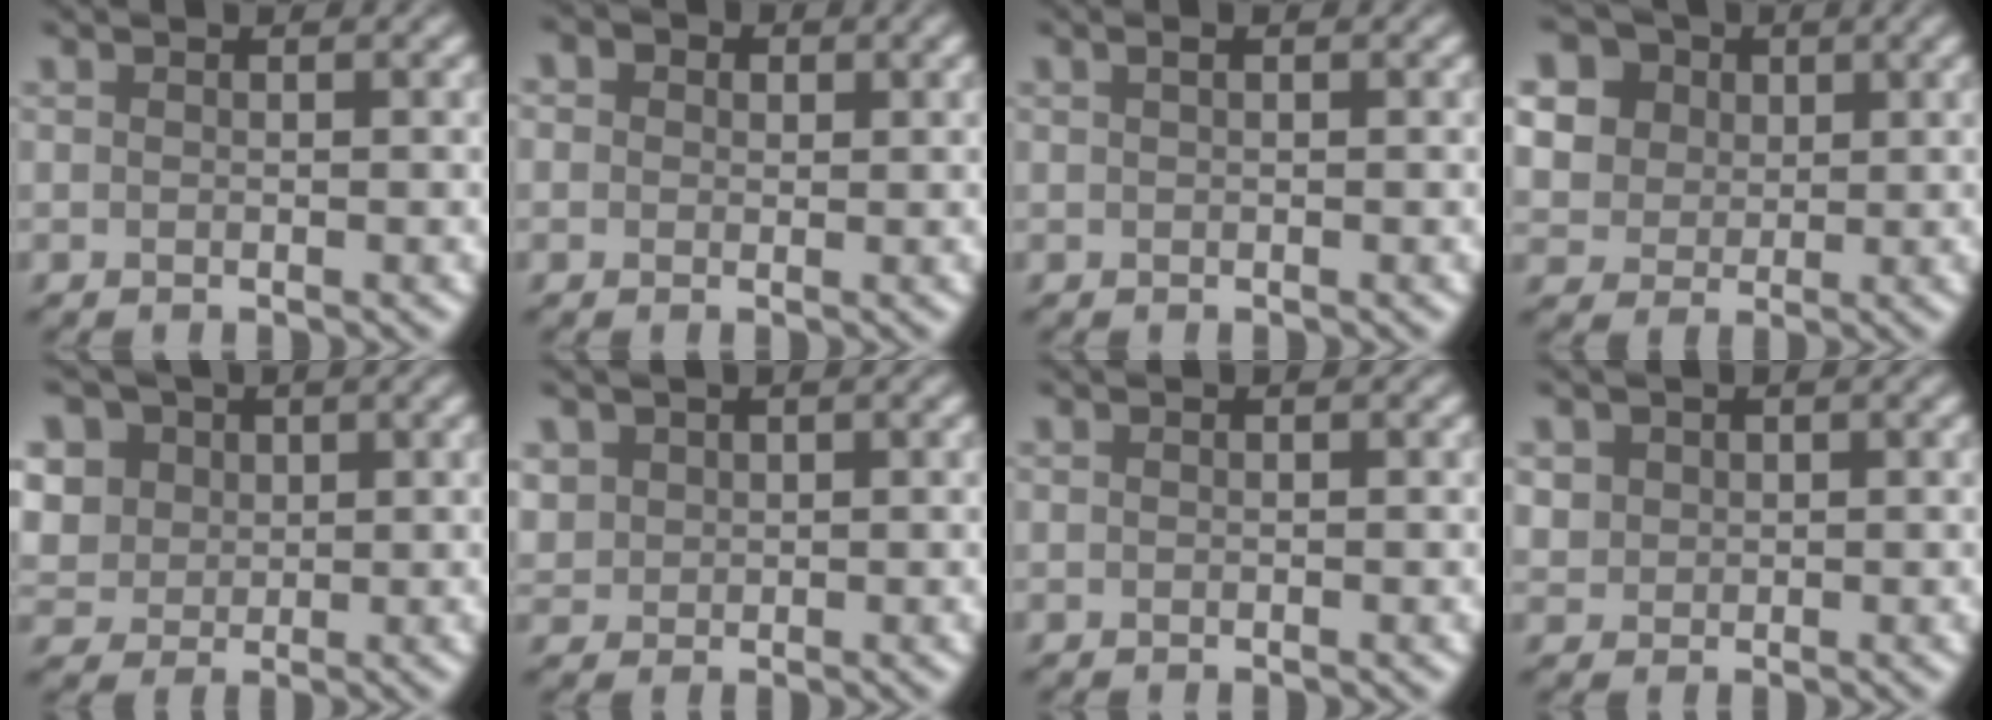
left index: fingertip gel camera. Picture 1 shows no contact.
{"total": 5.2, "force": [2.6, 3.7, 2.6], "torque": [-0.052, 0.022, 0.014]}
{"total": 0.5, "force": [0.2, 0.1, 0.5], "torque": [-0.013, 0.002, 0.004]}
{"total": 10.5, "force": [4.8, 8.0, 4.6], "torque": [-0.126, 0.023, 0.075]}
{"total": 8.9, "force": [3.8, 6.8, 4.4], "torque": [-0.100, 0.025, 0.048]}
{"total": 1.5, "force": [0.6, 1.3, 0.3], "torque": [-0.016, -0.004, 0.019]}
{"total": 0.0}
{"total": 1.4, "force": [0.5, 1.2, 0.3], "torque": [-0.015, -0.008, 0.020]}